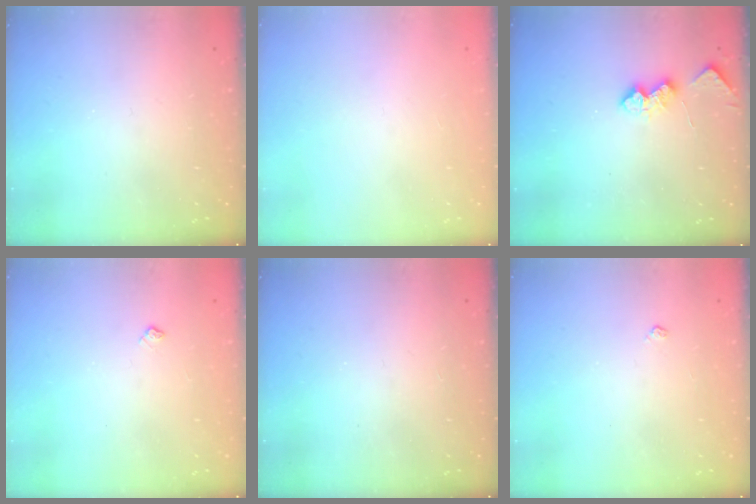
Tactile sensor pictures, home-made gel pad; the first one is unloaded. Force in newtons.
{"total": 0.0}
{"total": 6.2, "press": 6.1, "slide": 0.7}
{"total": 3.1, "press": 3.1, "slide": 0.4}
{"total": 0.0}
{"total": 3.3, "press": 3.2, "slide": 0.5}